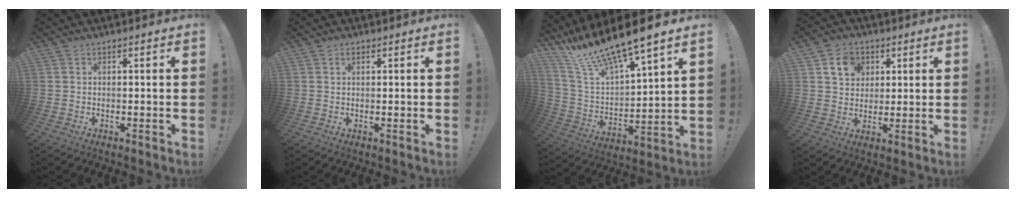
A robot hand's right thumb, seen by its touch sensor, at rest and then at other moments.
{"total": 0.9, "force": [0.6, 0.5, 0.5], "torque": [-0.009, 0.002, 0.011]}
{"total": 14.6, "force": [12.5, 1.9, 7.3], "torque": [-0.156, -0.099, 0.215]}
{"total": 8.7, "force": [3.8, 7.1, 3.2], "torque": [-0.048, -0.009, 0.076]}